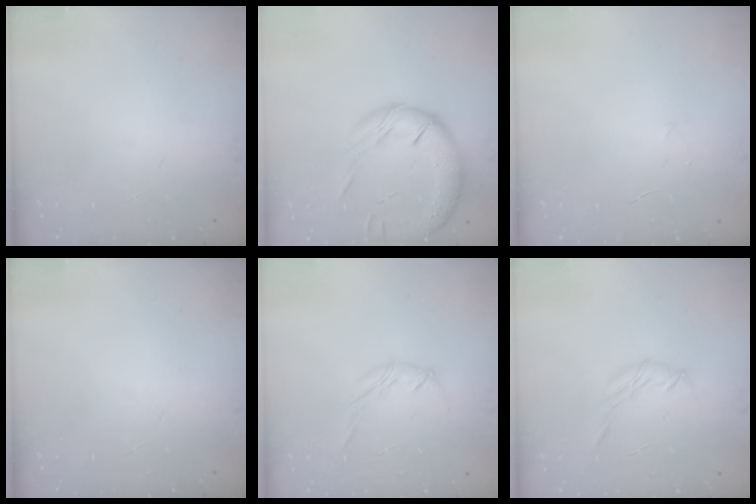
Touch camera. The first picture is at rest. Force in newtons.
{"total": 18.2, "press": 17.9, "slide": 3.6}
{"total": 2.5, "press": 2.3, "slide": 0.8}
{"total": 0.0}
{"total": 5.1, "press": 5.0, "slide": 1.1}
{"total": 7.3, "press": 7.2, "slide": 1.1}